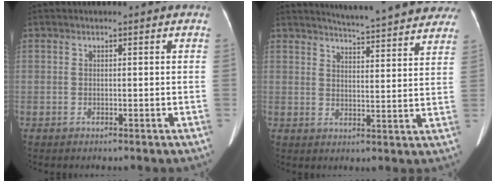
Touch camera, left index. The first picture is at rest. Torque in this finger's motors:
{"motor_torque": [0.14, -0.38, 0.01, 0.05]}